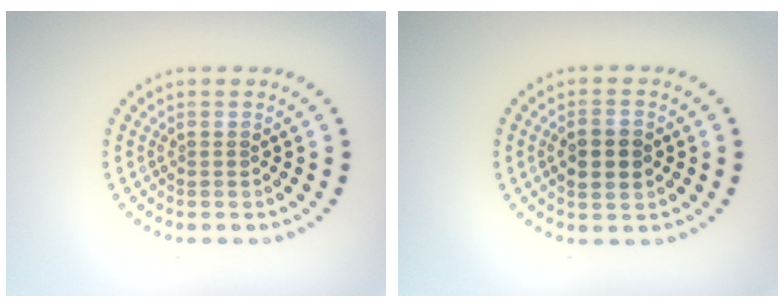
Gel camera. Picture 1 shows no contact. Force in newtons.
{"total": 2.7, "press": 2.7, "slide": 0.2}